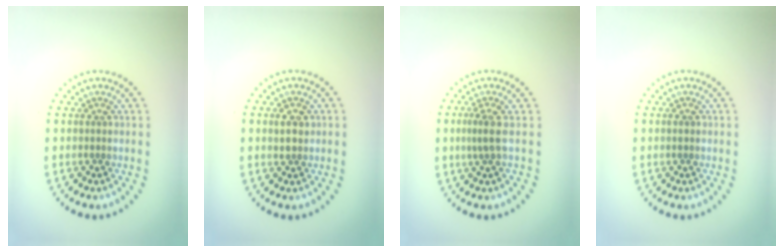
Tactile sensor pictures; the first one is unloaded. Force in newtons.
{"total": 1.4, "press": 1.4, "slide": 0.4}
{"total": 1.8, "press": 1.4, "slide": 1.2}
{"total": 0.6, "press": 0.6, "slide": 0.1}